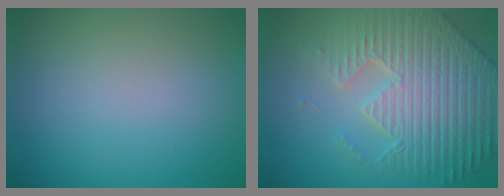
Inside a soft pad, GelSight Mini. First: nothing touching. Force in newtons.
{"total": 8.2, "press": 5.9, "slide": 5.6}